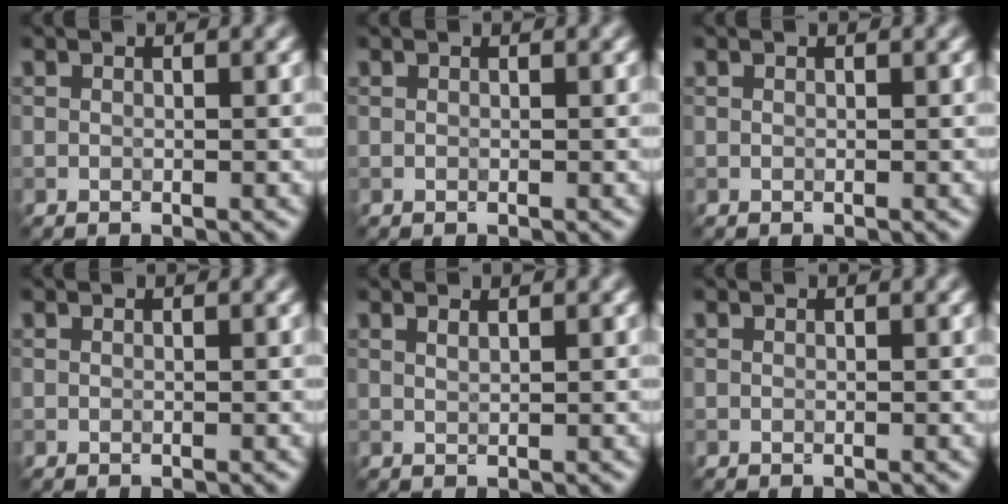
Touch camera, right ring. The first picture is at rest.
{"total": 0.0}
{"total": 0.0}
{"total": 0.0}
{"total": 0.8, "force": [0.6, 0.2, 0.5], "torque": [-0.004, 0.002, 0.010]}
{"total": 0.0}